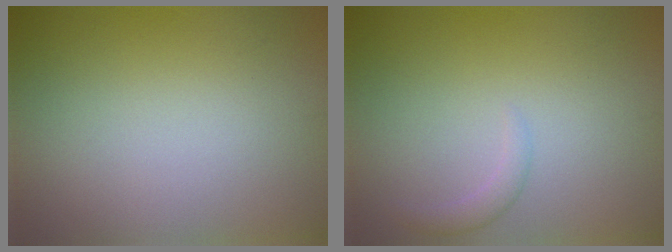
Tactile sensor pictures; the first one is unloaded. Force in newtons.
{"total": 1.2, "press": 1.2, "slide": 0.1}